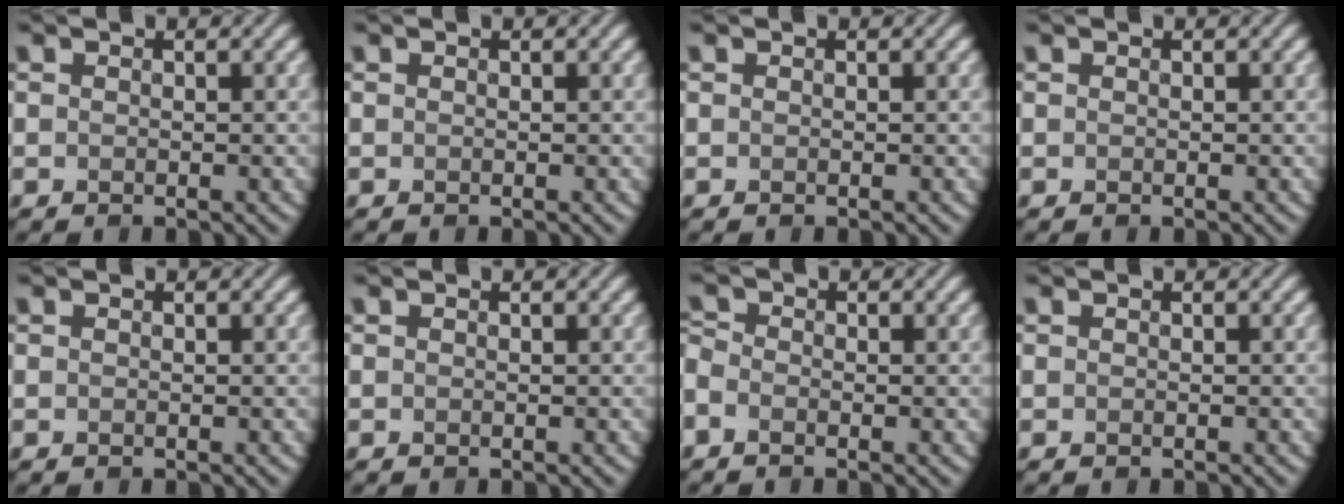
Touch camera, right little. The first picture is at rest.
{"total": 0.0}
{"total": 0.0}
{"total": 0.0}
{"total": 0.0}
{"total": 0.0}
{"total": 1.5, "force": [-0.8, 0.9, 0.8], "torque": [-0.027, -0.001, -0.026]}
{"total": 0.0}